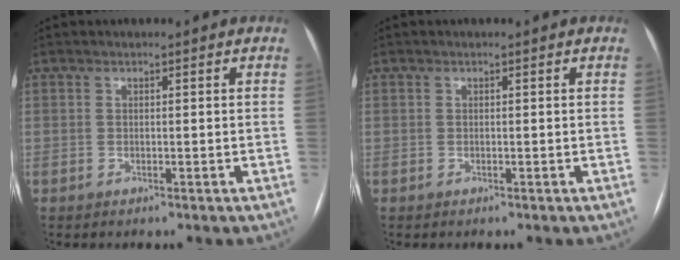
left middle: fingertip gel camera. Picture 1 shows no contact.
{"total": 0.0}